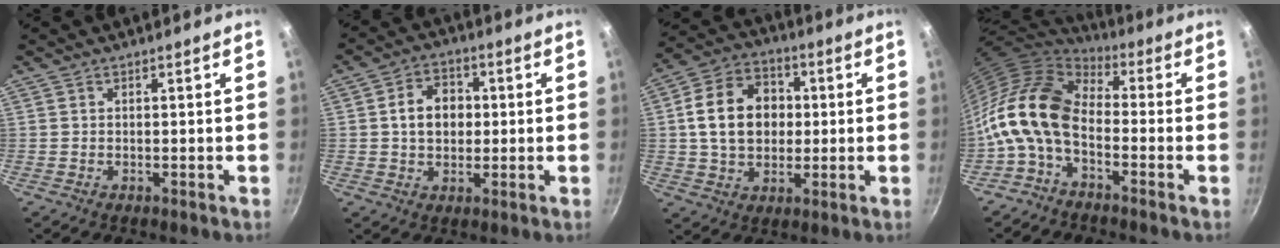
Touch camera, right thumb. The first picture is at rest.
{"total": 8.2, "force": [0.6, 6.3, 5.2], "torque": [-0.060, 0.013, 0.004]}
{"total": 14.6, "force": [1.3, 11.2, 9.3], "torque": [-0.135, 0.021, 0.013]}
{"total": 14.2, "force": [-3.1, 8.5, 11.0], "torque": [-0.200, 0.037, -0.081]}